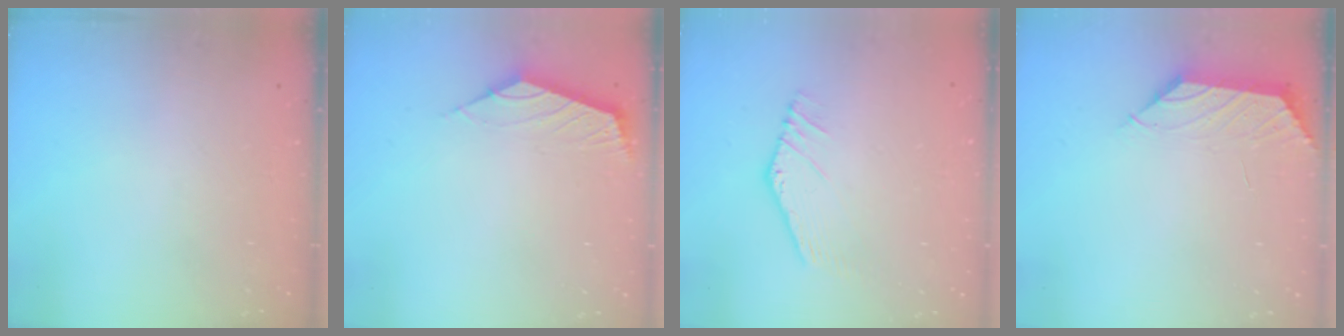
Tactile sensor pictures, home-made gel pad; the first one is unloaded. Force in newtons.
{"total": 2.4, "press": 2.3, "slide": 0.6}
{"total": 3.9, "press": 3.9, "slide": 0.4}
{"total": 1.0, "press": 0.8, "slide": 0.5}